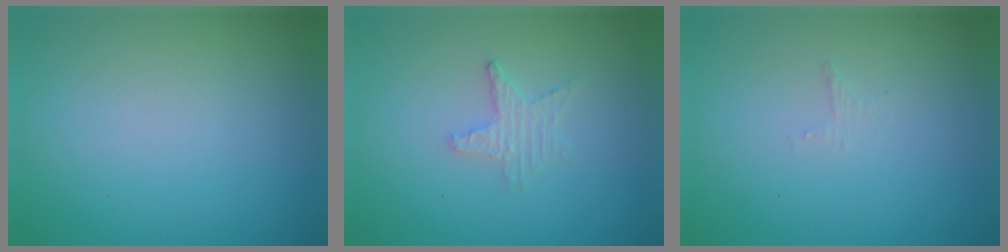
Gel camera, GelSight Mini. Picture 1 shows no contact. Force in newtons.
{"total": 1.7, "press": 1.6, "slide": 0.4}
{"total": 0.7, "press": 0.6, "slide": 0.2}